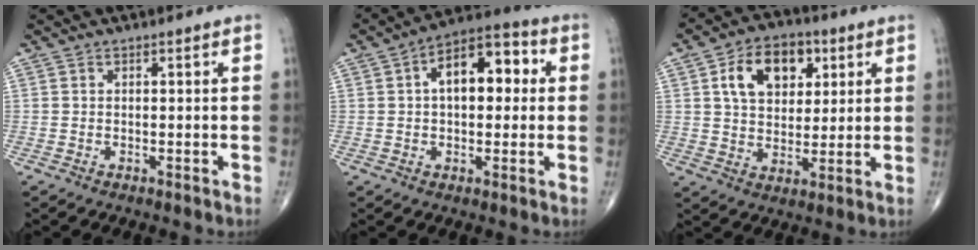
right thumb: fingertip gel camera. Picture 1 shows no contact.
{"total": 12.5, "force": [2.3, 6.9, 10.1], "torque": [-0.128, 0.029, 0.024]}
{"total": 12.9, "force": [4.5, 8.5, 8.6], "torque": [-0.108, -0.005, 0.074]}